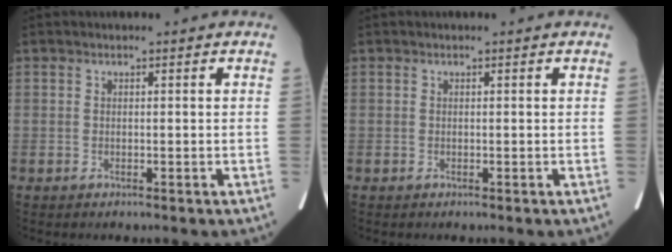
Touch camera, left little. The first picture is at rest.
{"total": 0.0}